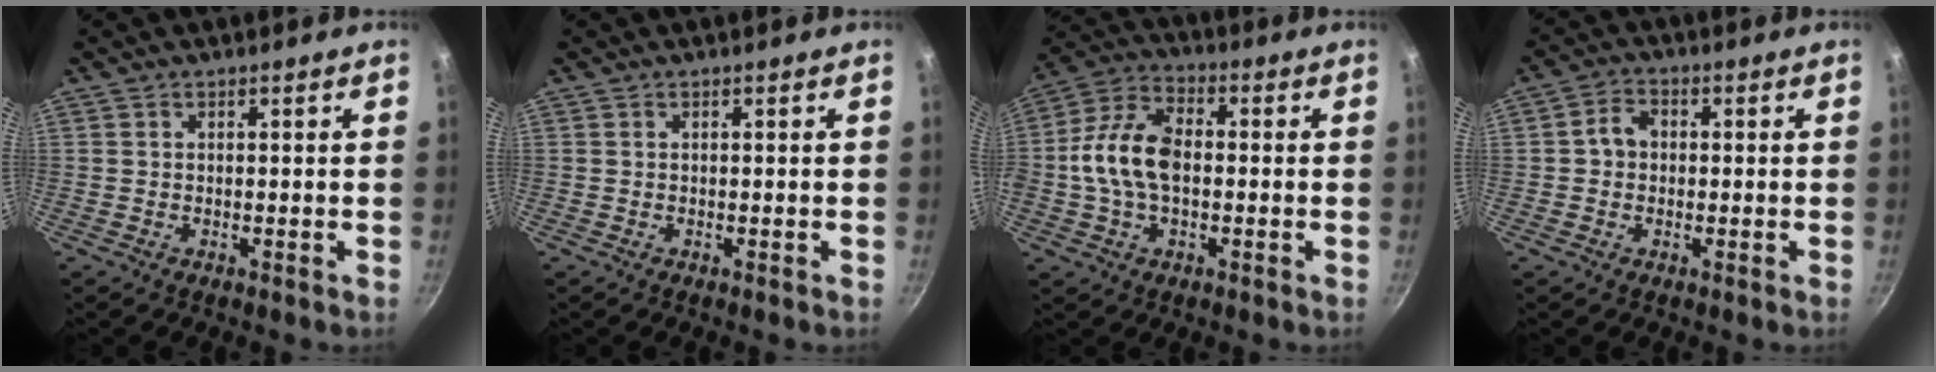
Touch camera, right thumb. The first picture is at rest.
{"total": 0.0}
{"total": 12.7, "force": [-0.5, 7.9, 9.9], "torque": [-0.180, 0.031, -0.024]}
{"total": 4.1, "force": [0.0, 3.4, 2.3], "torque": [-0.025, 0.013, -0.007]}